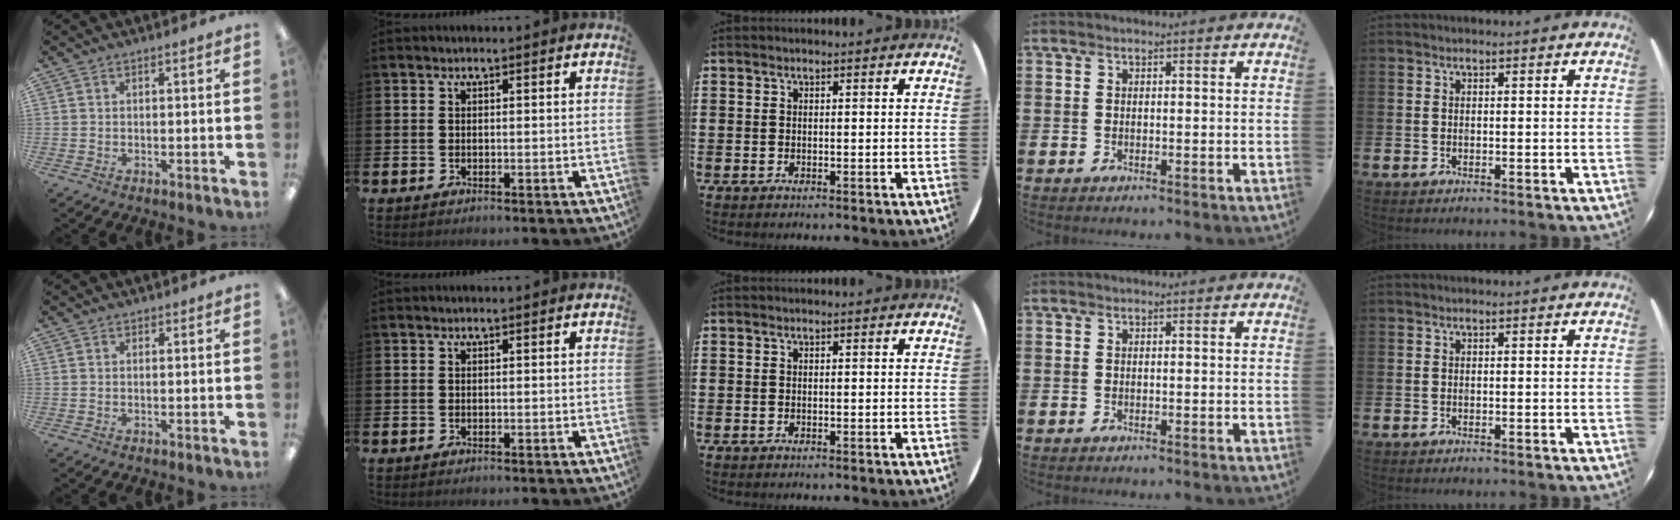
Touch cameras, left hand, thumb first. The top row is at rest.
{}